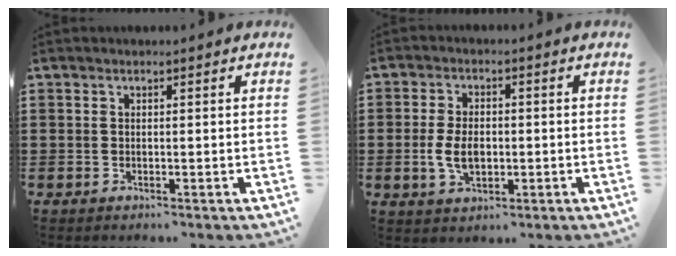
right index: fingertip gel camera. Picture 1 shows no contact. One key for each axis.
{"total": 5.5, "fx": -0.8, "fy": 3.2, "fz": 4.4, "tx": -0.102, "ty": 0.000, "tz": -0.020}